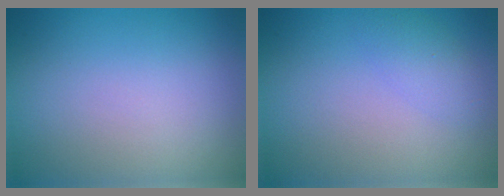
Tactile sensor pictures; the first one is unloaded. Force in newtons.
{"total": 1.7, "press": 1.7, "slide": 0.0}